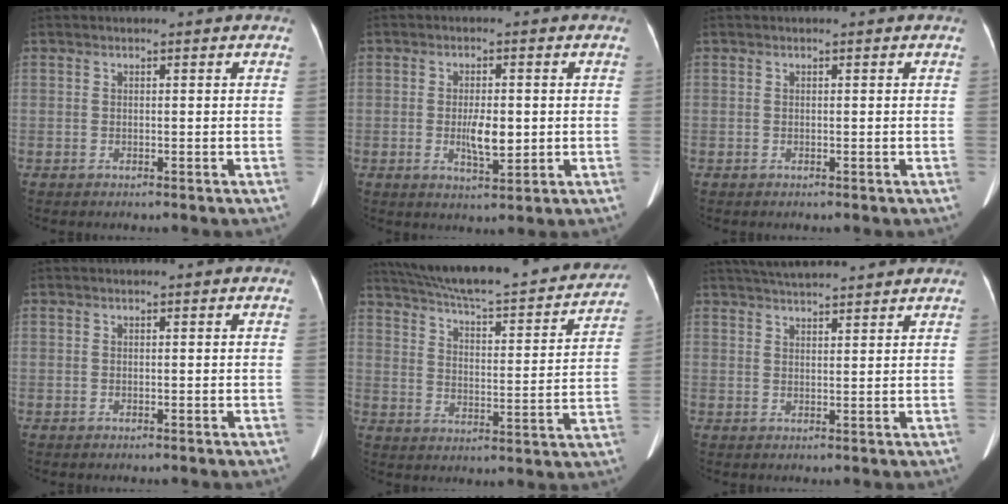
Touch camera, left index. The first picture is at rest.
{"total": 4.8, "force": [-0.5, 1.6, 4.5], "torque": [-0.083, -0.007, -0.005]}
{"total": 0.0}
{"total": 0.0}
{"total": 27.2, "force": [24.1, 4.1, 11.9], "torque": [-0.195, -0.020, 0.318]}
{"total": 8.6, "force": [7.9, 0.3, 3.3], "torque": [-0.059, 0.031, 0.117]}